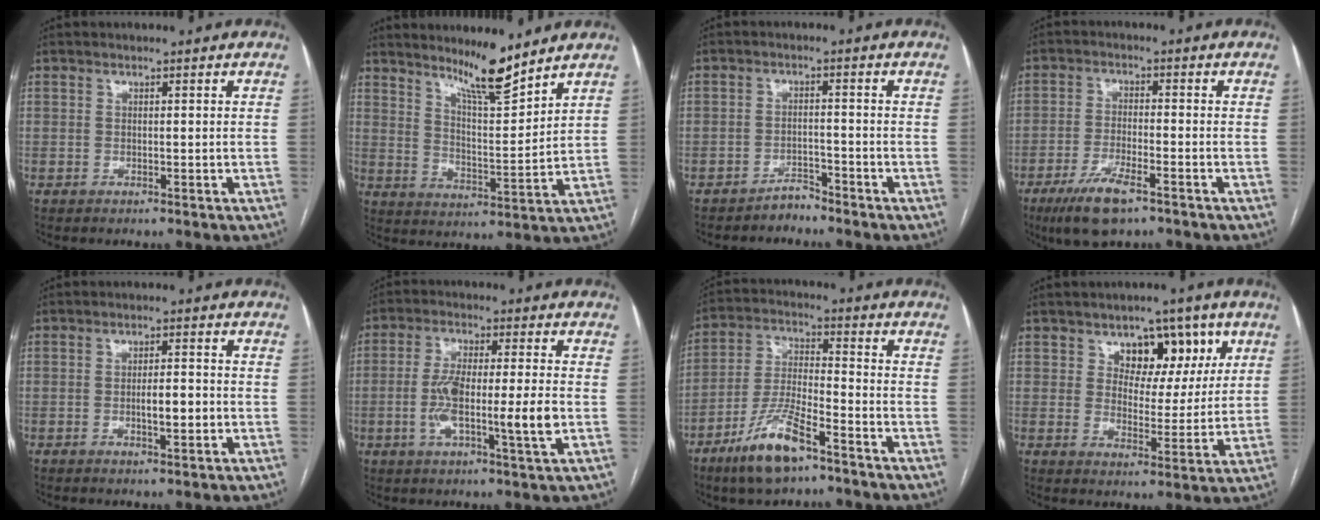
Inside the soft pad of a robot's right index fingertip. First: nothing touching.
{"total": 8.8, "force": [7.4, 0.1, 4.9], "torque": [-0.085, -0.020, 0.131]}
{"total": 2.4, "force": [-2.3, 0.7, 0.1], "torque": [0.005, -0.001, -0.037]}
{"total": 8.1, "force": [-5.1, 1.8, 6.0], "torque": [-0.119, -0.015, -0.088]}
{"total": 4.0, "force": [-1.0, 0.9, 3.7], "torque": [-0.063, 0.000, -0.014]}
{"total": 10.6, "force": [-1.9, 1.1, 10.4], "torque": [-0.192, 0.002, -0.036]}
{"total": 10.9, "force": [-6.9, 2.5, 8.0], "torque": [-0.165, -0.017, -0.128]}
{"total": 9.3, "force": [4.5, 5.9, 5.6], "torque": [-0.064, 0.015, 0.069]}